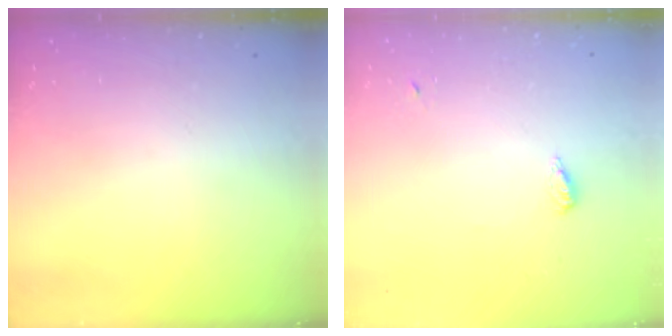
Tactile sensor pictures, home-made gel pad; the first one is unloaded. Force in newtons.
{"total": 3.1, "press": 3.0, "slide": 0.7}